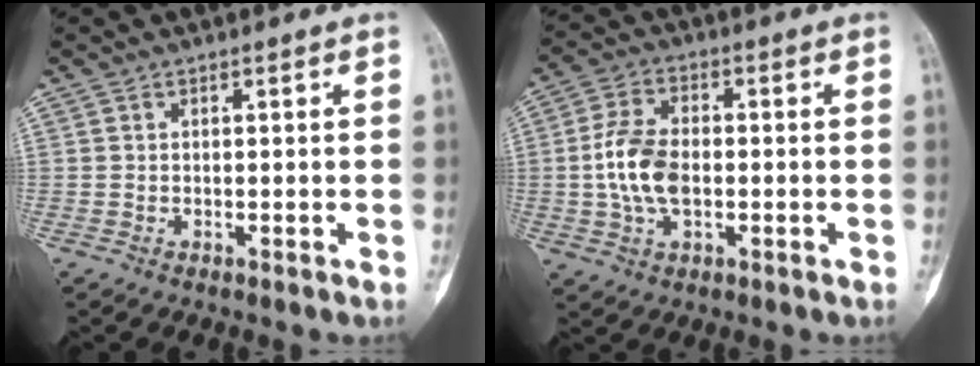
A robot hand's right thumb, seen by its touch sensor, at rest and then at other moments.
{"total": 9.4, "force": [-1.0, 5.5, 7.6], "torque": [-0.148, 0.013, -0.023]}